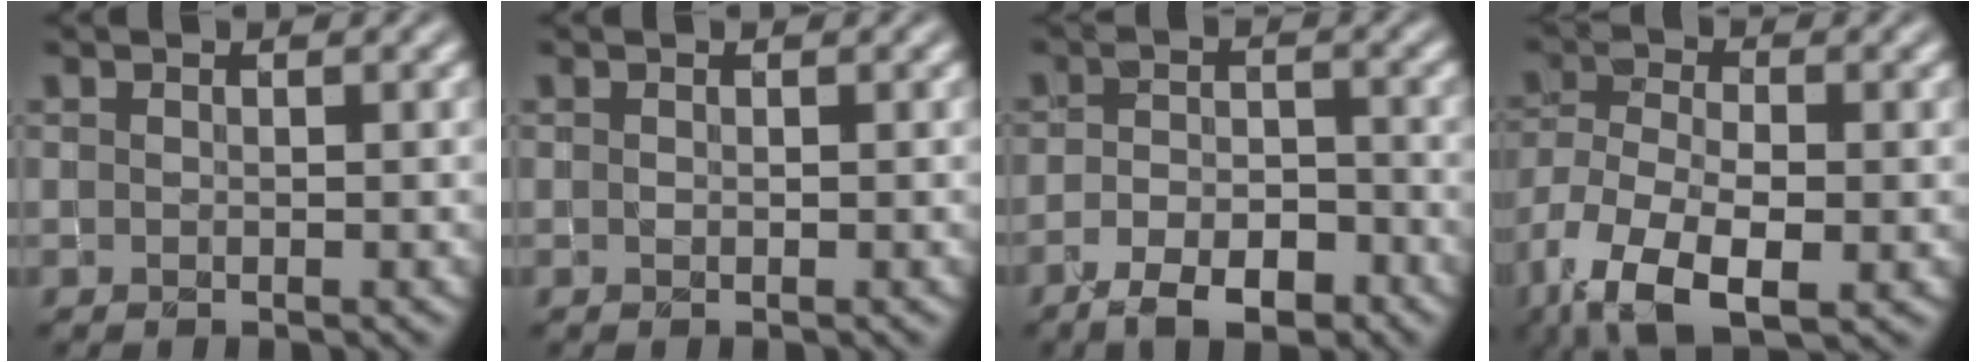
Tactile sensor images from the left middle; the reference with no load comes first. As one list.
[{"total": 0.0}, {"total": 5.2, "force": [-3.5, 2.2, 3.2], "torque": [-0.047, 0.000, -0.063]}, {"total": 9.4, "force": [-4.9, 4.2, 6.9], "torque": [-0.147, -0.017, -0.093]}]